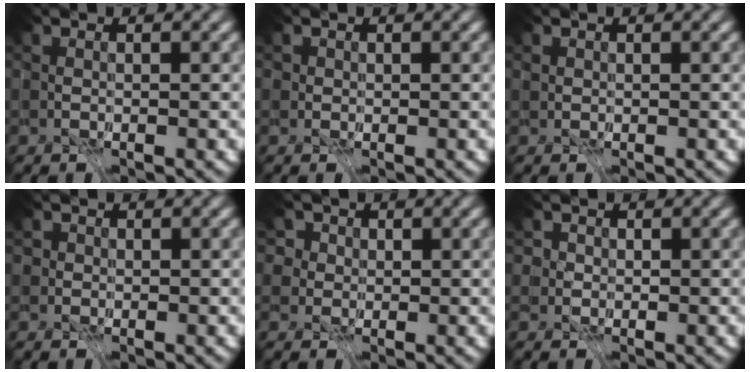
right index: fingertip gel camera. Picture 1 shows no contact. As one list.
[{"total": 2.3, "force": [1.2, 1.7, 1.0], "torque": [-0.012, 0.003, 0.006]}, {"total": 1.3, "force": [0.7, 1.0, 0.5], "torque": [-0.012, 0.003, 0.008]}, {"total": 2.6, "force": [1.3, 1.9, 1.1], "torque": [-0.008, 0.005, 0.002]}, {"total": 7.3, "force": [4.2, 4.9, 3.4], "torque": [-0.069, 0.017, 0.047]}, {"total": 3.3, "force": [1.9, 2.4, 1.4], "torque": [-0.012, 0.003, 0.011]}]